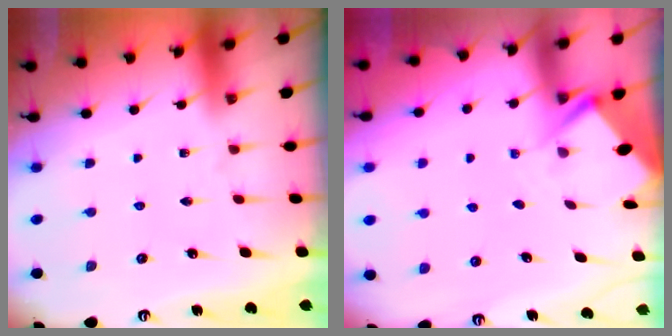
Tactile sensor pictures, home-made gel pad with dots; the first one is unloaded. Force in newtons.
{"total": 2.6, "press": 2.6, "slide": 0.1}